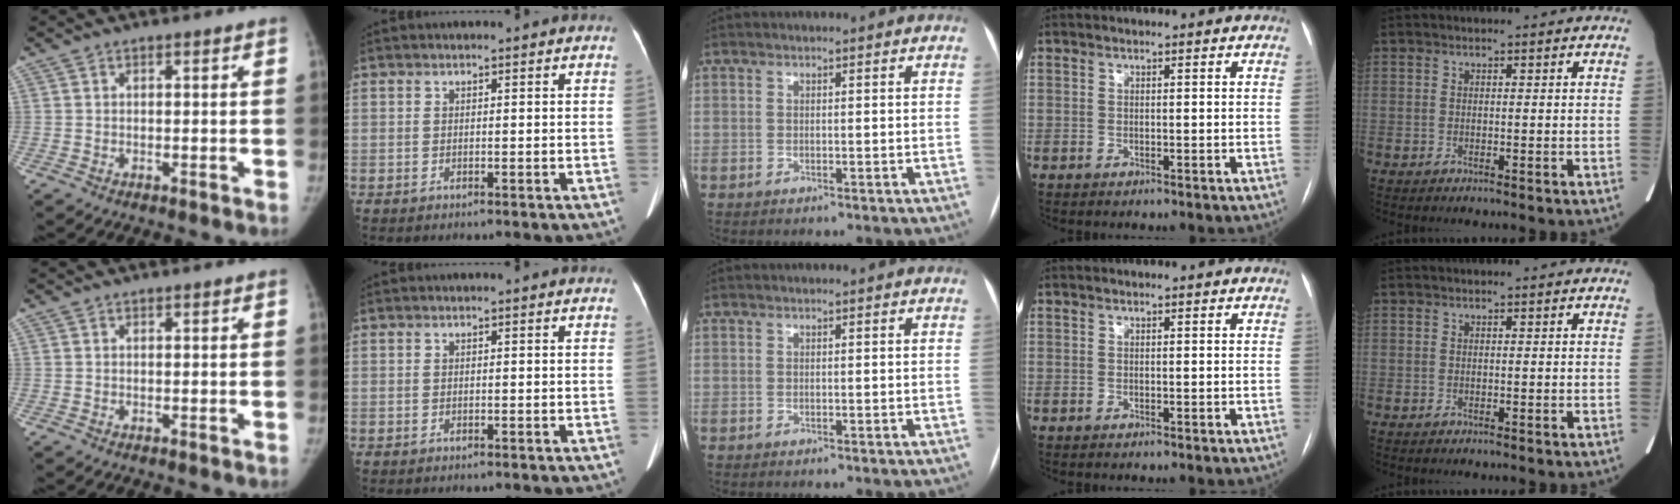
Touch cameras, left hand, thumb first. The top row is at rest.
{}